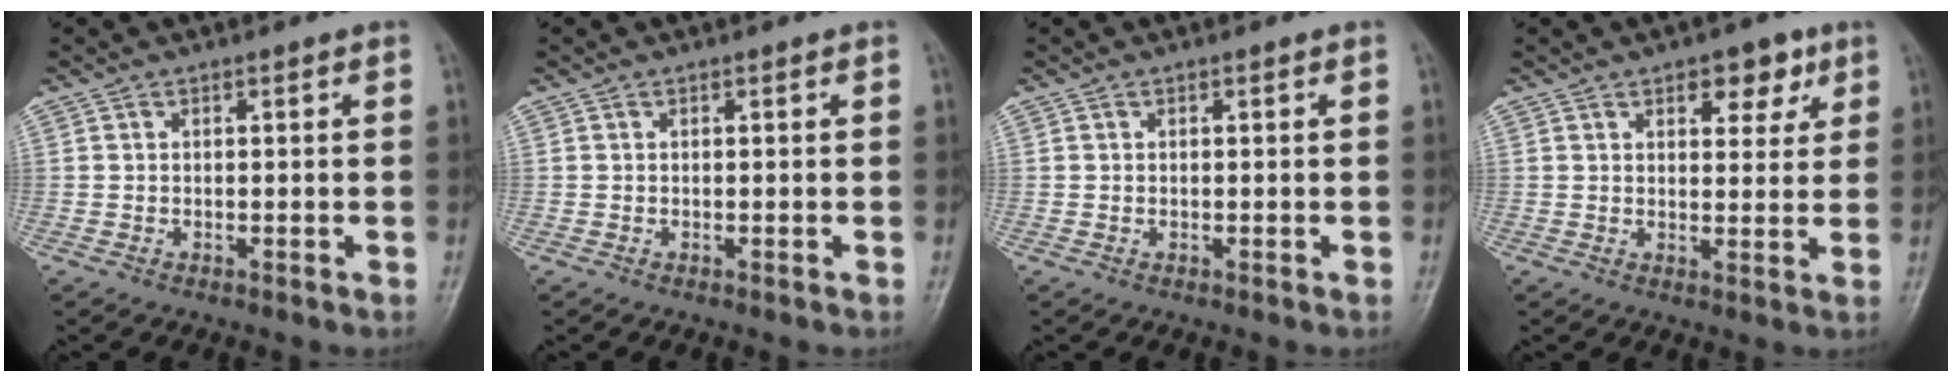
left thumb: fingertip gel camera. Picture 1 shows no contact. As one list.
[{"total": 0.0}, {"total": 0.0}, {"total": 6.5, "force": [3.5, 3.5, 4.2], "torque": [-0.025, -0.013, 0.043]}]